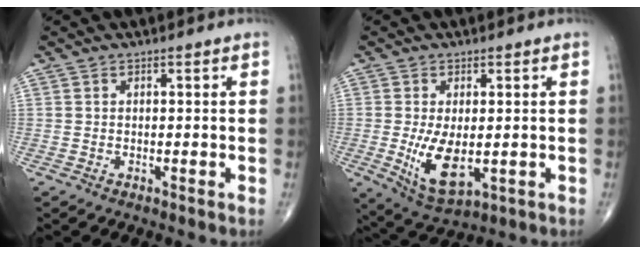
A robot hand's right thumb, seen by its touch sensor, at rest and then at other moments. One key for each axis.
{"total": 8.9, "fx": -1.1, "fy": 4.3, "fz": 7.8, "tx": -0.137, "ty": -0.023, "tz": -0.005}